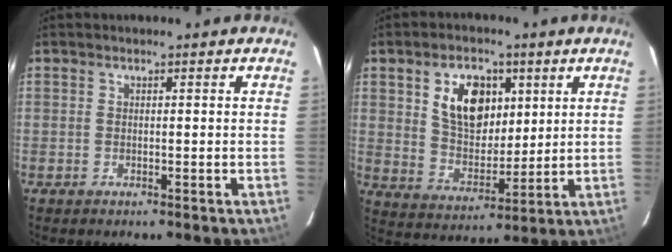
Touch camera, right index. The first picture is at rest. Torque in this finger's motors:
{"motor_torque": [0.44, 0.25, 0.36, 0.09]}